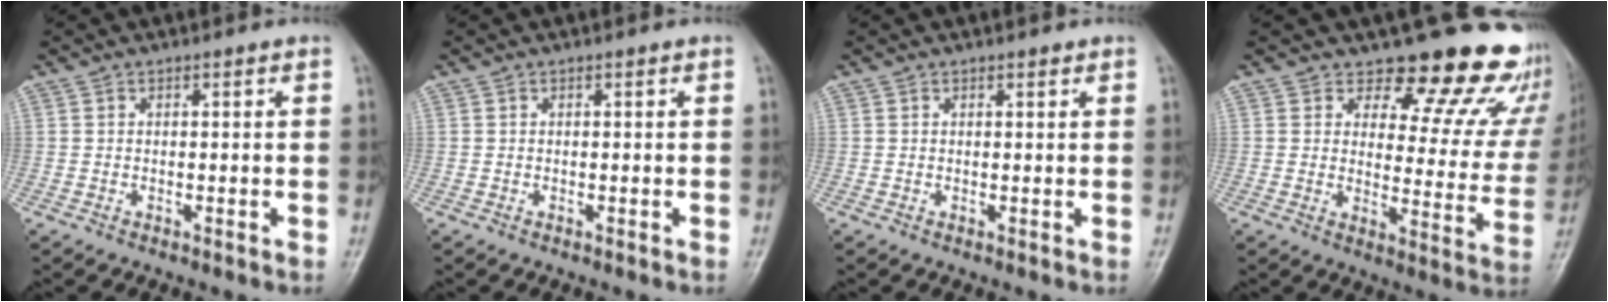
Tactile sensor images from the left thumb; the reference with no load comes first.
{"total": 0.0}
{"total": 0.8, "force": [0.6, 0.3, 0.5], "torque": [-0.008, -0.003, 0.008]}
{"total": 17.2, "force": [14.7, 6.6, 6.1], "torque": [-0.012, -0.123, 0.162]}